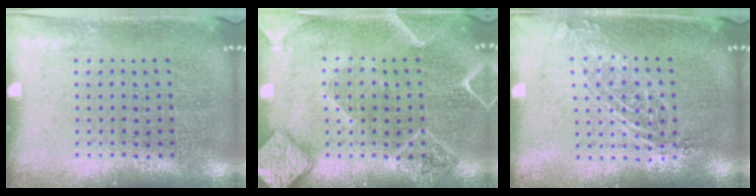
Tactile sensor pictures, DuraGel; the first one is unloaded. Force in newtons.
{"total": 2.1, "press": 2.1, "slide": 0.2}
{"total": 1.4, "press": 1.3, "slide": 0.7}